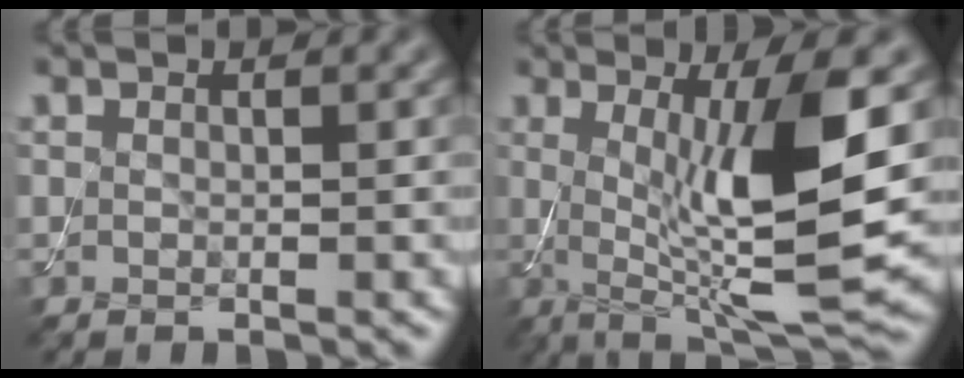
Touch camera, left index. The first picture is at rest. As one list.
[{"total": 10.4, "force": [0.7, 2.3, 10.1], "torque": [-0.158, -0.017, 0.023]}]